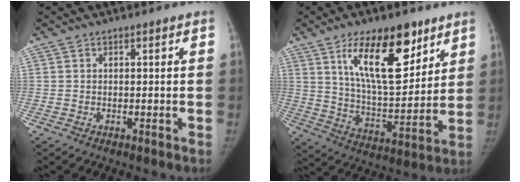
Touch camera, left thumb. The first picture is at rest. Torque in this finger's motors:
{"motor_torque": [0.15, 0.38, 1.53, -1.24, 0.52]}